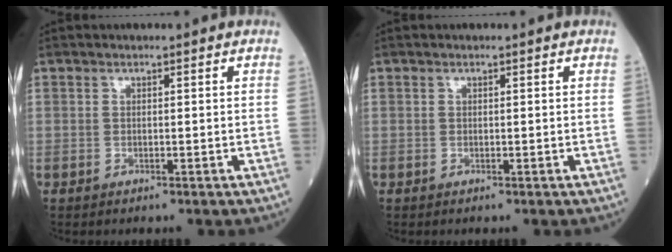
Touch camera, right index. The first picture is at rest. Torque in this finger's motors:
{"motor_torque": [0.00, -0.11, 0.06, 0.02]}